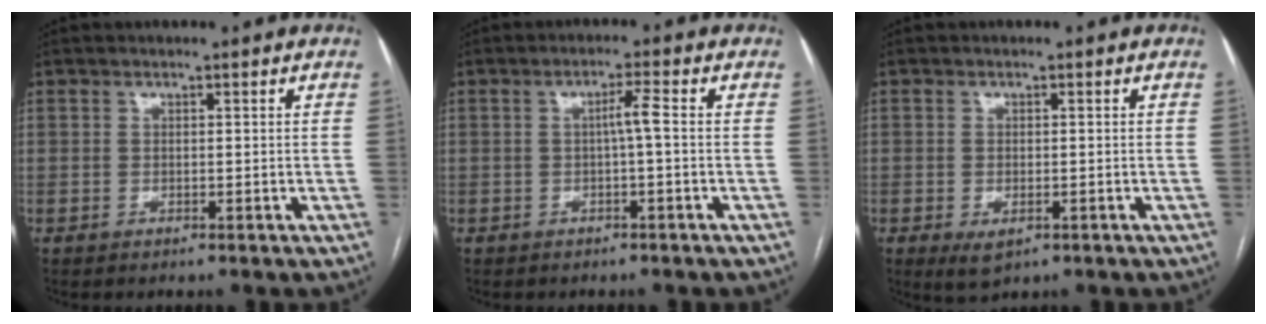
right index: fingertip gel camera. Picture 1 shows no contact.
{"total": 2.4, "force": [-0.1, -0.3, 2.4], "torque": [-0.038, 0.003, -0.002]}
{"total": 3.0, "force": [-1.2, 1.6, 2.3], "torque": [-0.037, -0.005, -0.009]}